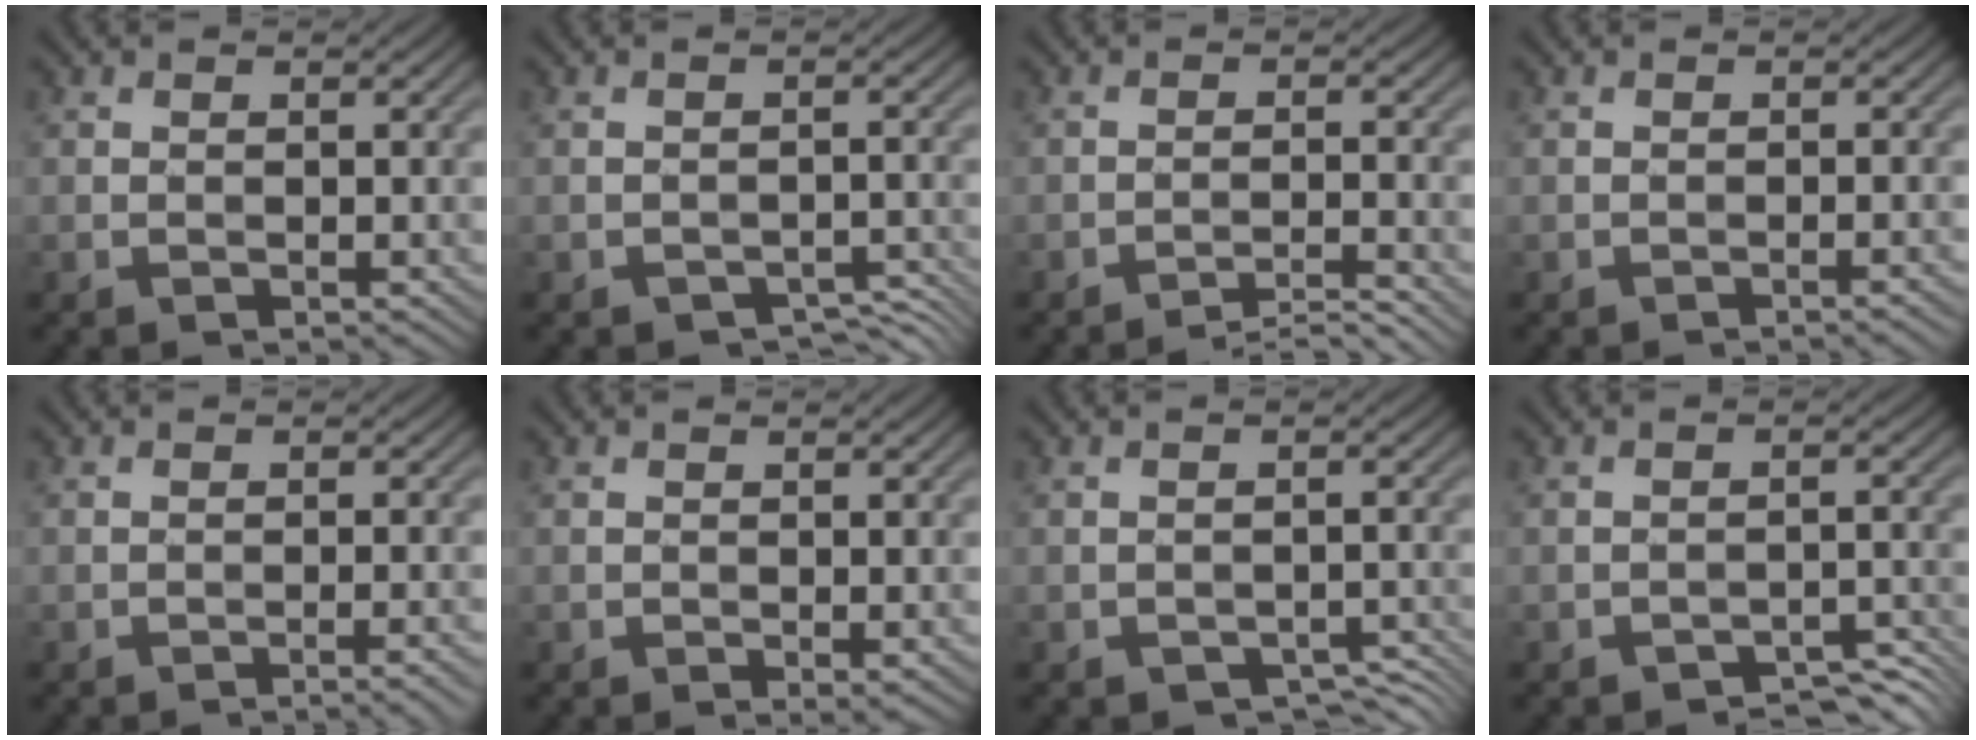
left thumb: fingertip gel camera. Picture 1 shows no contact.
{"total": 2.0, "force": [-1.9, 0.7, 0.5], "torque": [-0.015, -0.002, -0.024]}
{"total": 3.2, "force": [-3.0, -0.5, 0.9], "torque": [-0.008, 0.012, -0.063]}
{"total": 0.9, "force": [-0.7, -0.6, -0.3], "torque": [0.003, 0.003, -0.015]}
{"total": 1.1, "force": [-0.9, -0.5, 0.5], "torque": [-0.010, 0.004, -0.020]}
{"total": 0.7, "force": [0.1, 0.3, 0.7], "torque": [-0.011, -0.002, 0.002]}
{"total": 2.0, "force": [-1.7, 0.8, 0.7], "torque": [-0.016, -0.006, -0.021]}
{"total": 2.8, "force": [-2.7, 0.4, 0.5], "torque": [-0.005, 0.007, -0.038]}